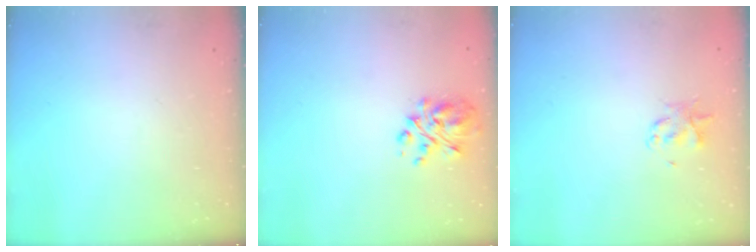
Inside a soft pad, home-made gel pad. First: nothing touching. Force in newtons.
{"total": 6.3, "press": 6.0, "slide": 1.8}
{"total": 2.2, "press": 2.2, "slide": 0.4}